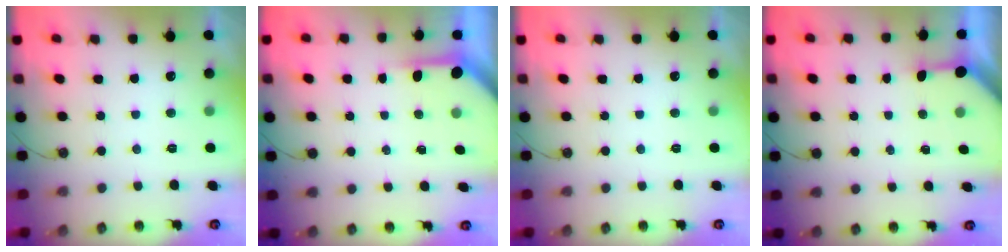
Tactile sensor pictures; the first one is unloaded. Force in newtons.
{"total": 3.9, "press": 3.8, "slide": 0.3}
{"total": 0.0}
{"total": 2.8, "press": 2.8, "slide": 0.3}